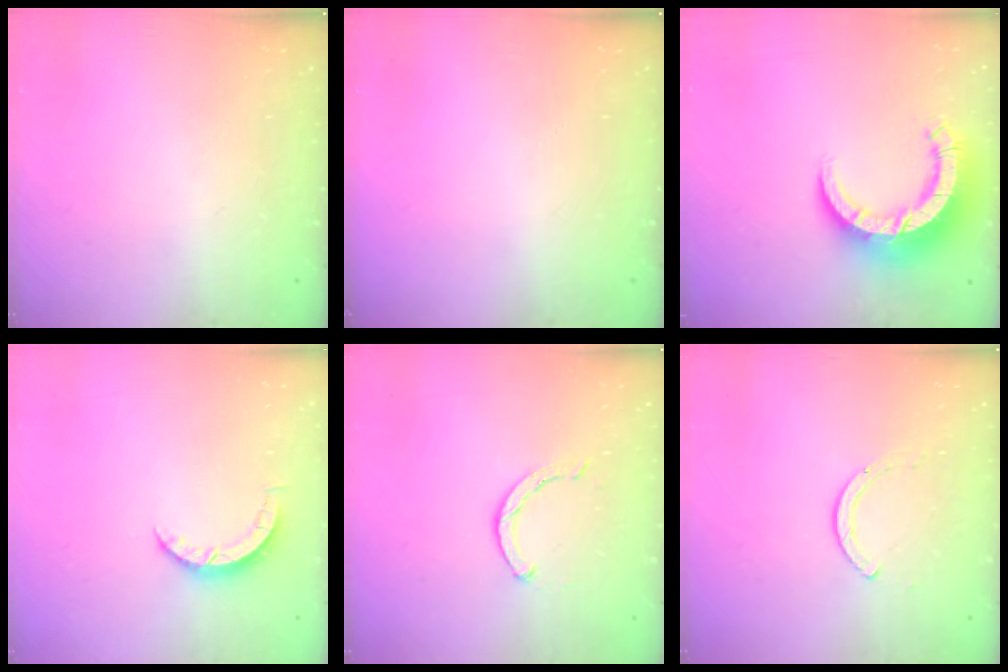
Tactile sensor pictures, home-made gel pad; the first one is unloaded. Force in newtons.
{"total": 0.0}
{"total": 11.3, "press": 11.2, "slide": 1.3}
{"total": 3.3, "press": 3.3, "slide": 0.4}
{"total": 2.5, "press": 2.5, "slide": 0.4}
{"total": 2.6, "press": 2.6, "slide": 0.3}